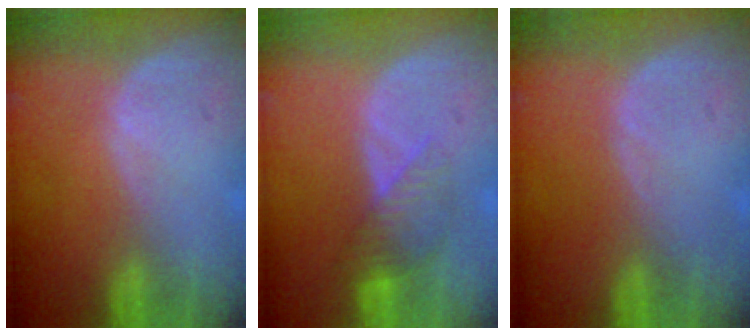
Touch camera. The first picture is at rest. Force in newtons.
{"total": 4.0, "press": 4.0, "slide": 0.6}
{"total": 0.0}